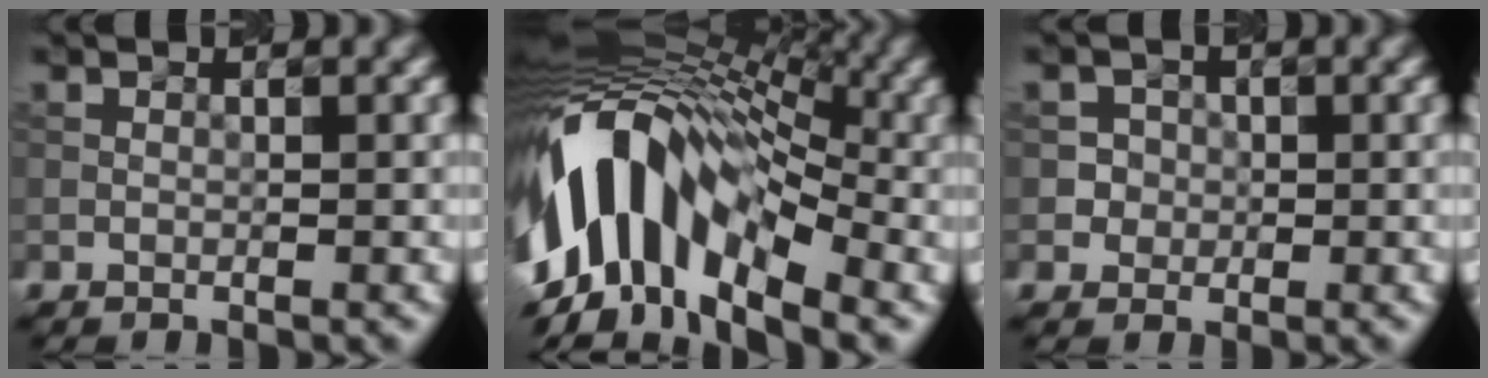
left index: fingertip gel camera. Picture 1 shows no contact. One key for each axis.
{"total": 14.9, "fx": -2.5, "fy": 8.5, "fz": 12.0, "tx": -0.217, "ty": 0.026, "tz": -0.053}
{"total": 2.0, "fx": -0.2, "fy": 2.0, "fz": 0.2, "tx": 0.017, "ty": 0.010, "tz": -0.007}